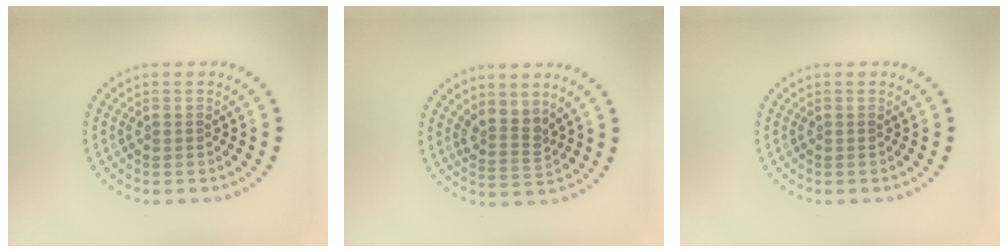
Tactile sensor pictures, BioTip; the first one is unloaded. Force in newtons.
{"total": 2.4, "press": 1.8, "slide": 1.5}
{"total": 0.0}